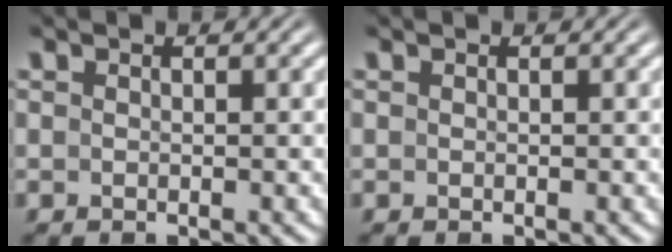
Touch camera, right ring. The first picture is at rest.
{"total": 0.0}